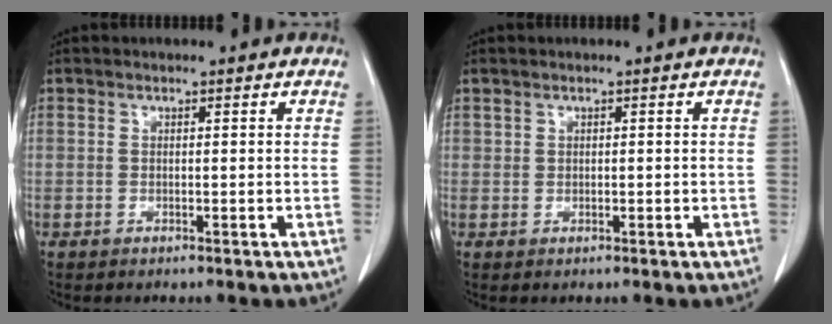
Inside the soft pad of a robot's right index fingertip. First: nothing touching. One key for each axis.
{"total": 0.6, "fx": 0.3, "fy": 0.5, "fz": 0.2, "tx": 0.001, "ty": 0.002, "tz": 0.007}